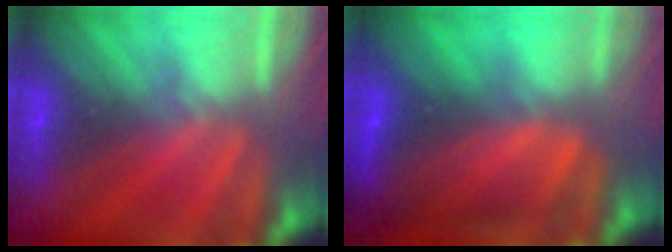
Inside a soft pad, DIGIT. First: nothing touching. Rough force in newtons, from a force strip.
{"total": 9.6}